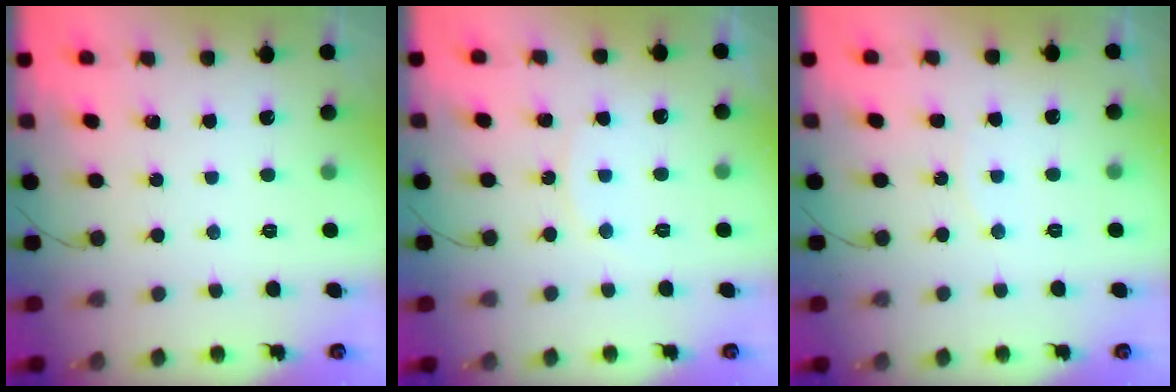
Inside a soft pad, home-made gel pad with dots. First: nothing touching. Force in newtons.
{"total": 4.4, "press": 4.4, "slide": 0.5}
{"total": 5.6, "press": 5.6, "slide": 0.5}